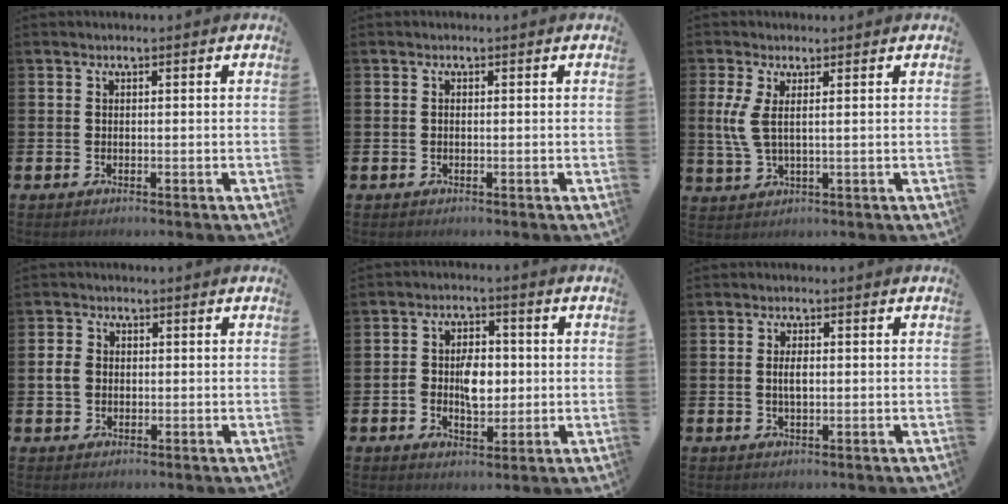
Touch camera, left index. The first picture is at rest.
{"total": 0.0}
{"total": 4.0, "force": [2.1, 1.2, 3.2], "torque": [-0.072, -0.002, 0.038]}
{"total": 2.6, "force": [0.3, 2.2, 1.4], "torque": [-0.028, 0.010, 0.004]}
{"total": 5.6, "force": [-0.2, 3.7, 4.2], "torque": [-0.070, 0.007, -0.009]}
{"total": 2.2, "force": [0.2, 1.0, 2.0], "torque": [-0.024, -0.002, -0.001]}